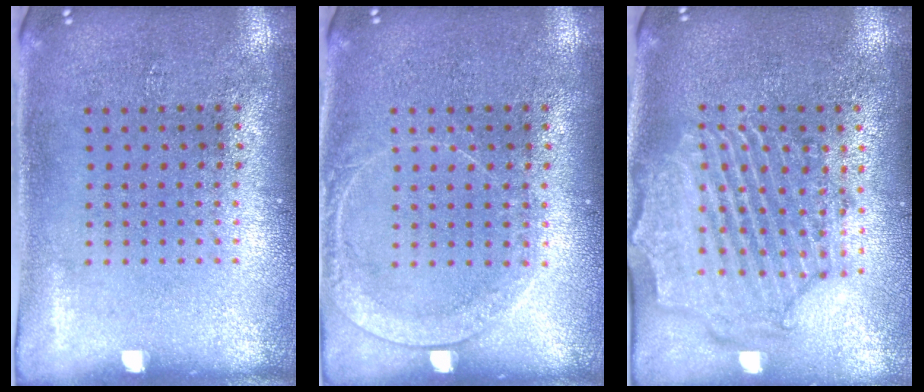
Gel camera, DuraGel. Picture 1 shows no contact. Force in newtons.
{"total": 1.5, "press": 1.4, "slide": 0.4}
{"total": 2.4, "press": 2.2, "slide": 0.8}